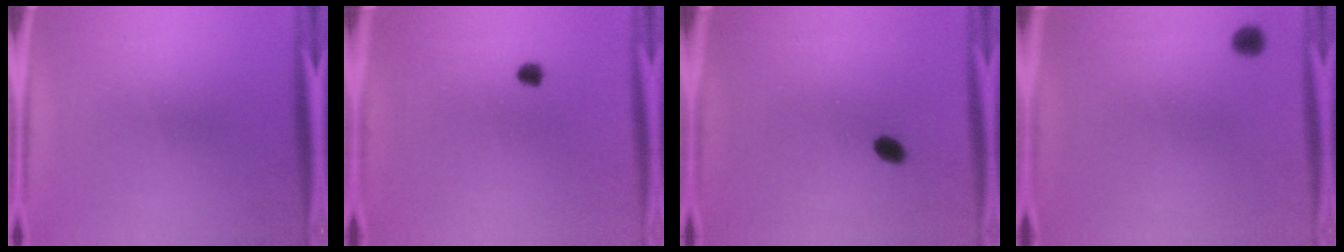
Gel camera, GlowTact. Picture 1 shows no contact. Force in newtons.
{"total": 1.9}
{"total": 2.4}
{"total": 2.3}